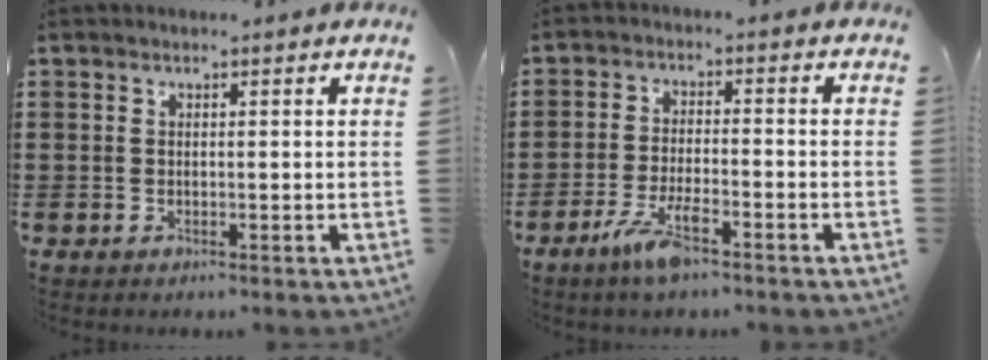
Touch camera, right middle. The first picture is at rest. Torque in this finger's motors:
{"motor_torque": [0.25, 0.42, 0.51, 0.20]}